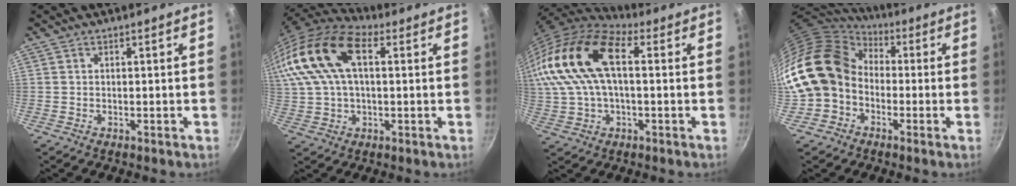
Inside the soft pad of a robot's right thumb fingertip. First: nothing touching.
{"total": 21.4, "force": [5.9, 12.3, 16.5], "torque": [-0.341, 0.029, 0.097]}
{"total": 21.8, "force": [4.4, 12.1, 17.6], "torque": [-0.366, 0.029, 0.068]}
{"total": 16.8, "force": [-1.1, 14.0, 9.3], "torque": [-0.159, 0.048, -0.034]}